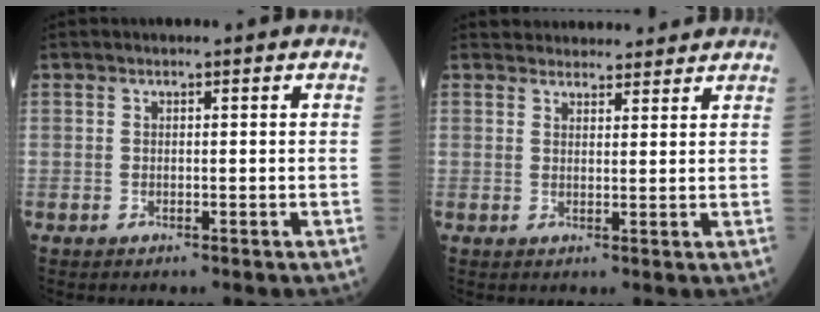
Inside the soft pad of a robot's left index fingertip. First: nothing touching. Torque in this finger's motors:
{"motor_torque": [0.24, -0.25, 0.02, -0.01]}